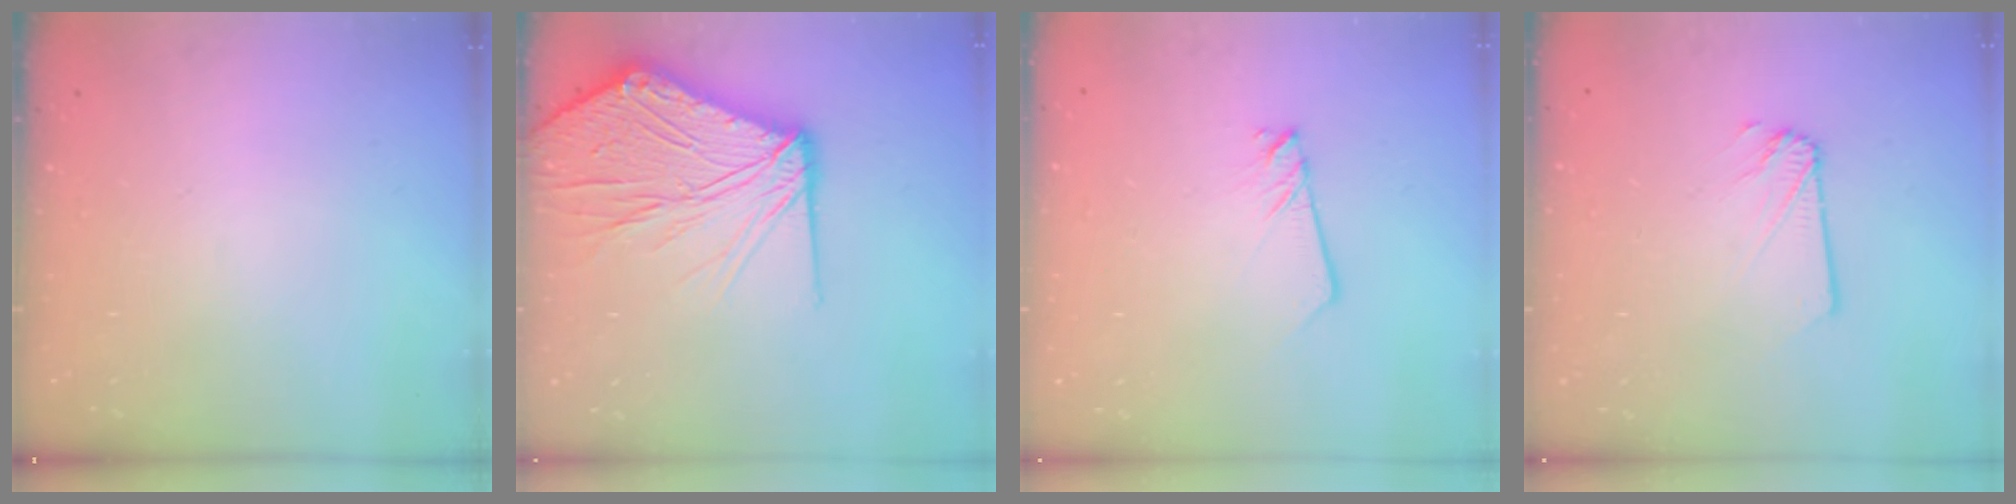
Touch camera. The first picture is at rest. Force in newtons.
{"total": 21.9, "press": 21.7, "slide": 2.3}
{"total": 2.1, "press": 2.1, "slide": 0.1}
{"total": 1.8, "press": 1.8, "slide": 0.2}